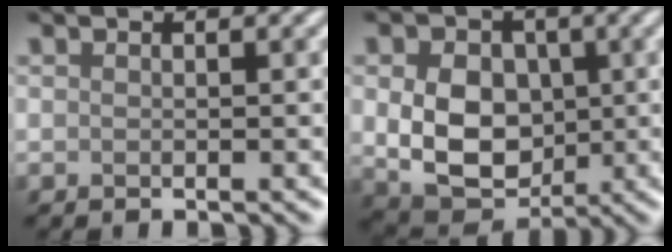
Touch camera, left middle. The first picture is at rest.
{"total": 8.2, "force": [0.4, 6.2, 5.3], "torque": [-0.095, -0.013, 0.010]}